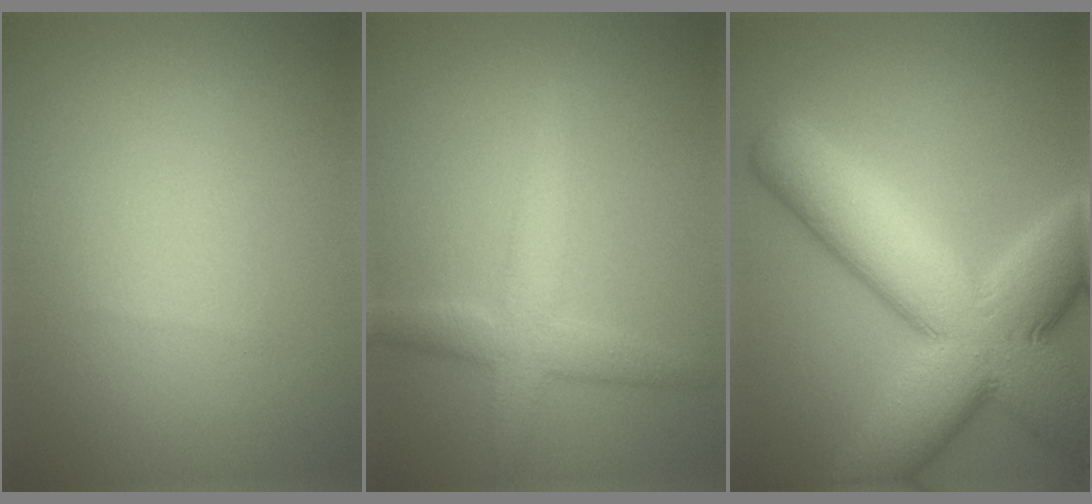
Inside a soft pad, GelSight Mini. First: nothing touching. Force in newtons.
{"total": 3.9, "press": 3.9, "slide": 0.2}
{"total": 13.9, "press": 13.9, "slide": 0.3}